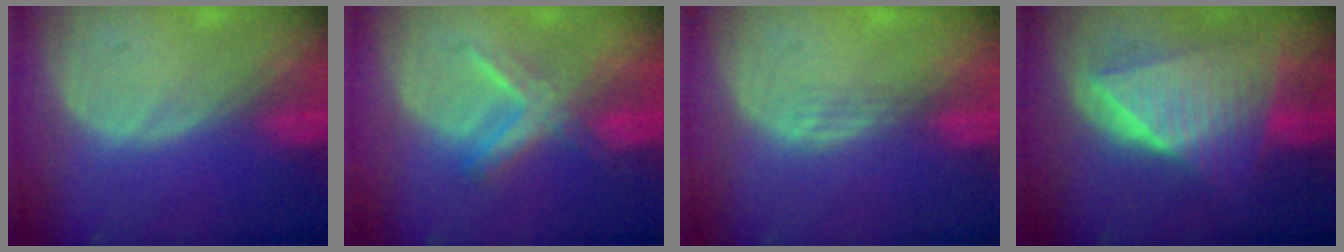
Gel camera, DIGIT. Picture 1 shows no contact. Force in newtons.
{"total": 5.5, "press": 5.4, "slide": 1.1}
{"total": 1.8, "press": 1.3, "slide": 1.2}
{"total": 10.1, "press": 10.1, "slide": 0.6}